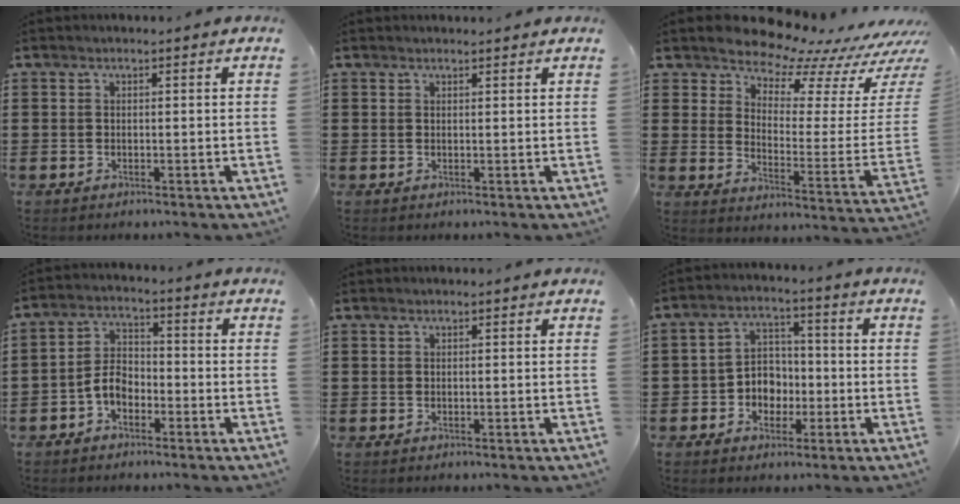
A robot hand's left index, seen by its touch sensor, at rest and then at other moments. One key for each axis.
{"total": 0.8, "fx": 0.8, "fy": 0.0, "fz": 0.2, "tx": -0.005, "ty": -0.001, "tz": 0.016}
{"total": 8.0, "fx": 7.8, "fy": 1.2, "fz": 1.2, "tx": -0.045, "ty": -0.084, "tz": 0.133}
{"total": 4.6, "fx": -2.5, "fy": 2.7, "fz": 2.8, "tx": -0.072, "ty": 0.005, "tz": -0.055}
{"total": 0.0}
{"total": 5.1, "fx": -2.0, "fy": 4.4, "fz": 1.8, "tx": -0.045, "ty": 0.016, "tz": -0.040}